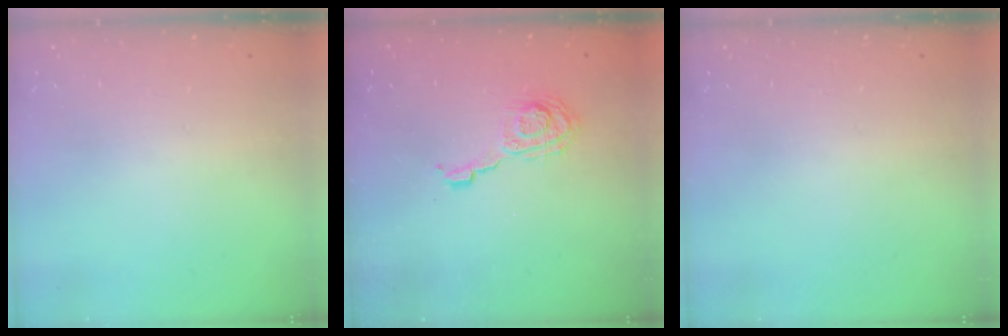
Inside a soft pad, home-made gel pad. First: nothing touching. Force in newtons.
{"total": 7.7, "press": 7.7, "slide": 0.2}
{"total": 0.0}